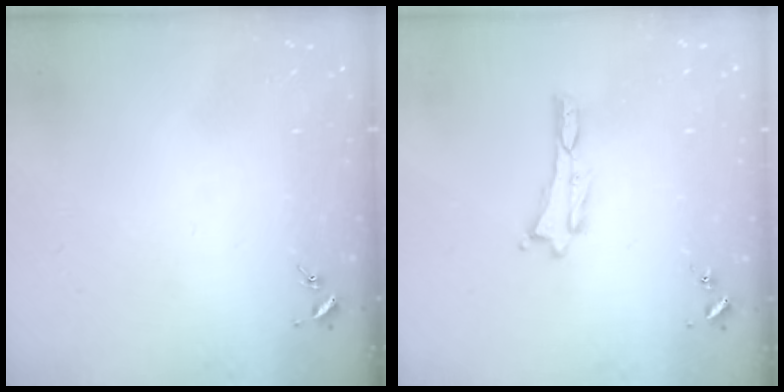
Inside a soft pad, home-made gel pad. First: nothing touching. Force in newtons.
{"total": 0.0}